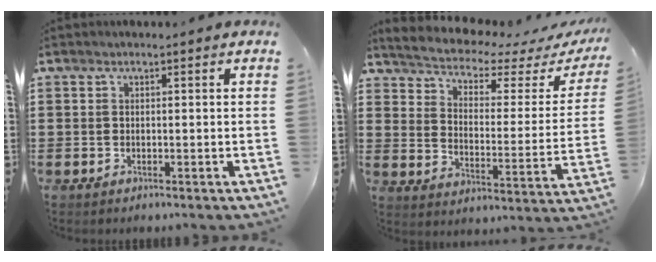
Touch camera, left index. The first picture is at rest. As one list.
[{"total": 3.4, "force": [3.1, 0.6, 1.2], "torque": [-0.048, -0.031, 0.044]}]